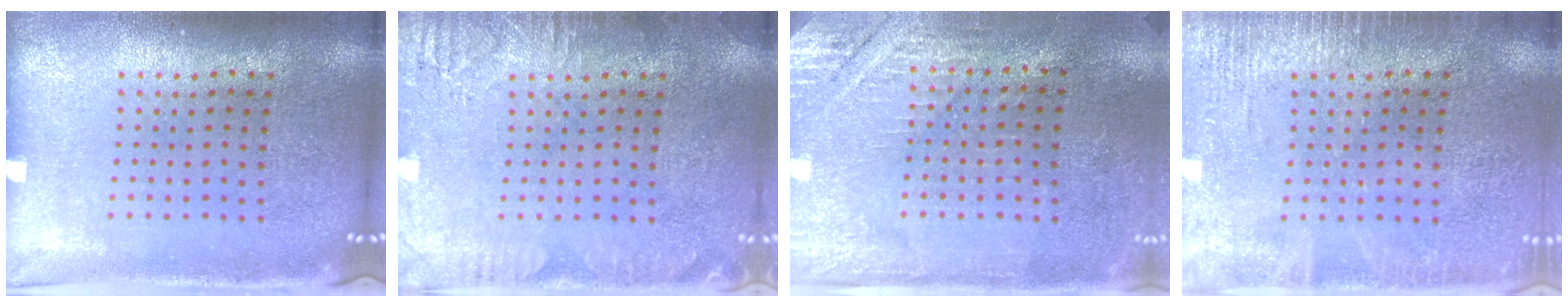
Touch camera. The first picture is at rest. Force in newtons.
{"total": 2.6, "press": 2.5, "slide": 0.4}
{"total": 2.8, "press": 2.7, "slide": 0.9}
{"total": 2.4, "press": 2.4, "slide": 0.3}